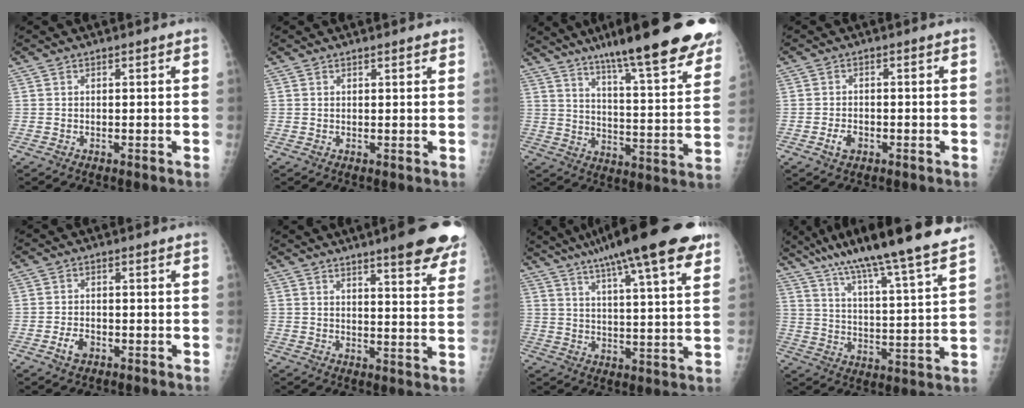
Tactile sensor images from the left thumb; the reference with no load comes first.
{"total": 1.7, "force": [1.5, 0.5, 0.7], "torque": [-0.001, -0.002, 0.017]}
{"total": 26.3, "force": [19.3, 4.1, 17.4], "torque": [-0.229, -0.076, 0.270]}
{"total": 2.4, "force": [-1.1, 1.6, 1.5], "torque": [-0.023, 0.003, -0.017]}
{"total": 2.8, "force": [-1.3, 1.9, 1.7], "torque": [-0.028, 0.004, -0.021]}
{"total": 14.6, "force": [10.4, 2.5, 9.9], "torque": [-0.096, -0.052, 0.121]}
{"total": 22.3, "force": [14.9, 3.6, 16.2], "torque": [-0.244, -0.024, 0.213]}
{"total": 23.1, "force": [18.5, 1.9, 13.6], "torque": [-0.207, -0.070, 0.281]}